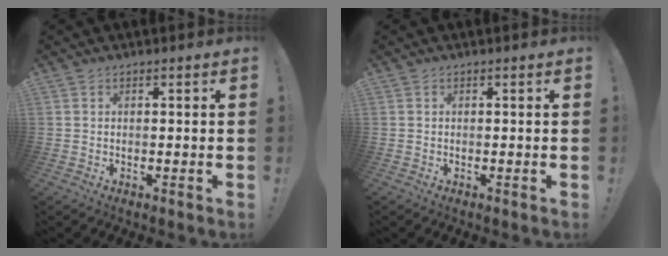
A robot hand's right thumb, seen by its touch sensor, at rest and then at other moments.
{"total": 0.0}